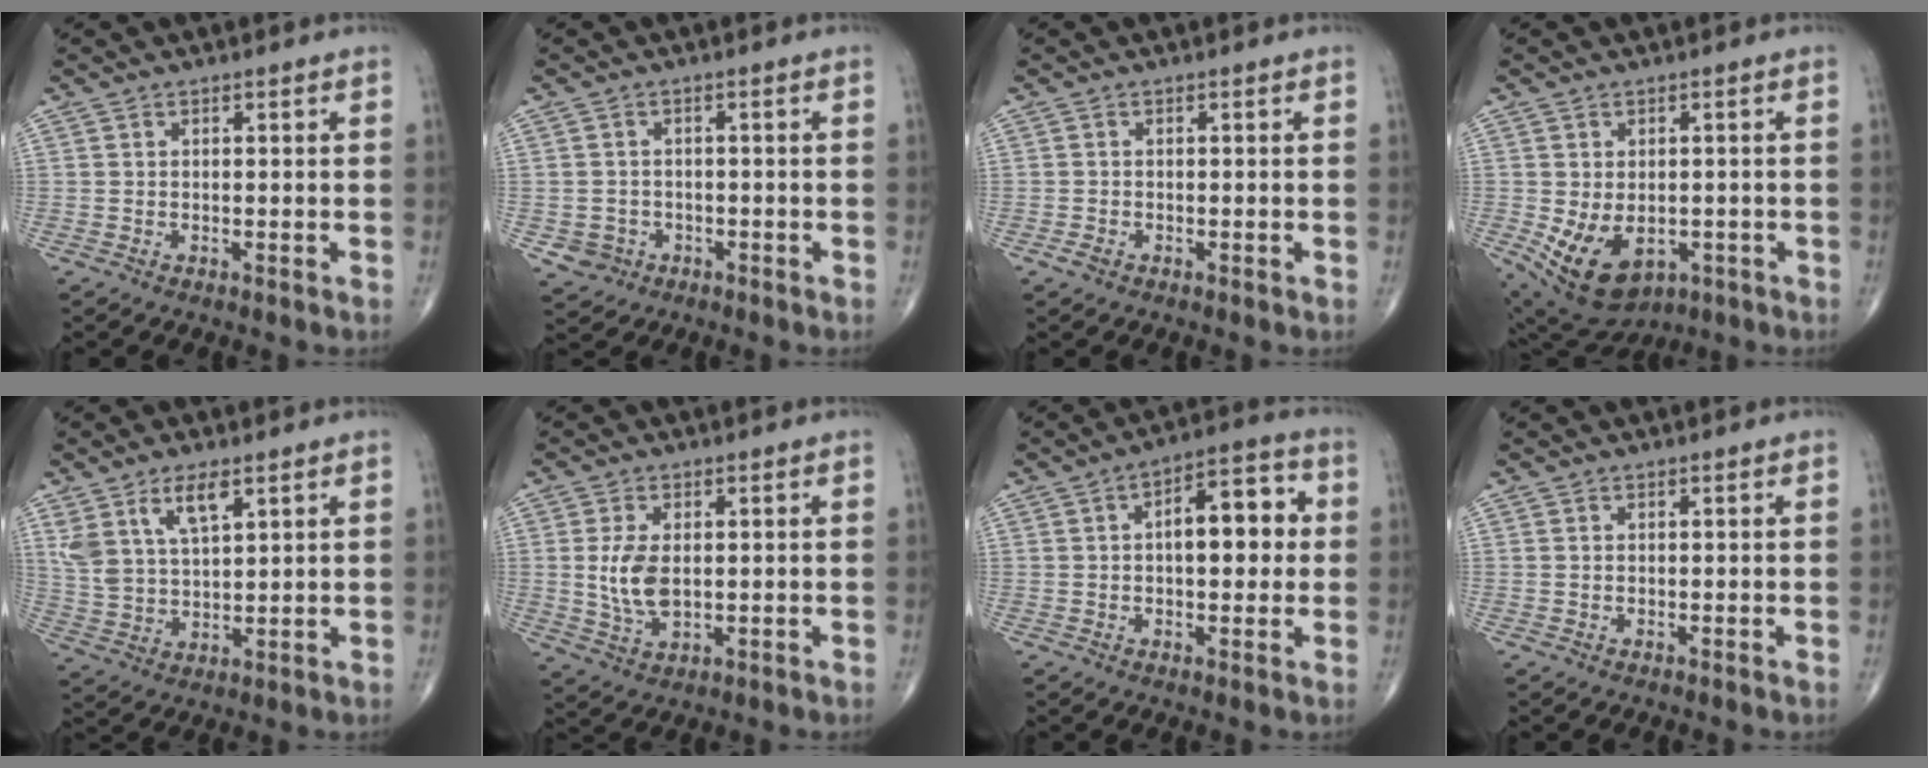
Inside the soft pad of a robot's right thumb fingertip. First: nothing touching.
{"total": 3.7, "force": [-1.3, 3.4, 0.6], "torque": [0.001, 0.009, -0.017]}
{"total": 1.1, "force": [-0.6, 0.7, 0.7], "torque": [-0.013, 0.002, -0.012]}
{"total": 11.5, "force": [-3.1, 7.6, 8.0], "torque": [-0.129, -0.003, -0.027]}
{"total": 8.8, "force": [4.8, 3.8, 6.4], "torque": [-0.121, -0.018, 0.102]}
{"total": 7.2, "force": [0.4, 4.0, 6.0], "torque": [-0.120, -0.009, 0.015]}
{"total": 11.4, "force": [1.2, 5.5, 9.9], "torque": [-0.114, 0.022, 0.010]}
{"total": 0.0}